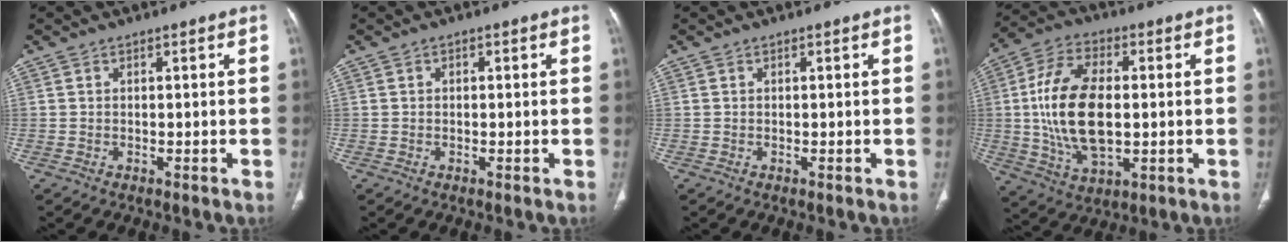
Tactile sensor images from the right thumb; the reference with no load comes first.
{"total": 0.6, "force": [0.1, 0.5, 0.4], "torque": [-0.001, 0.003, 0.001]}
{"total": 0.0}
{"total": 17.1, "force": [0.4, 9.0, 14.5], "torque": [-0.276, 0.003, 0.011]}